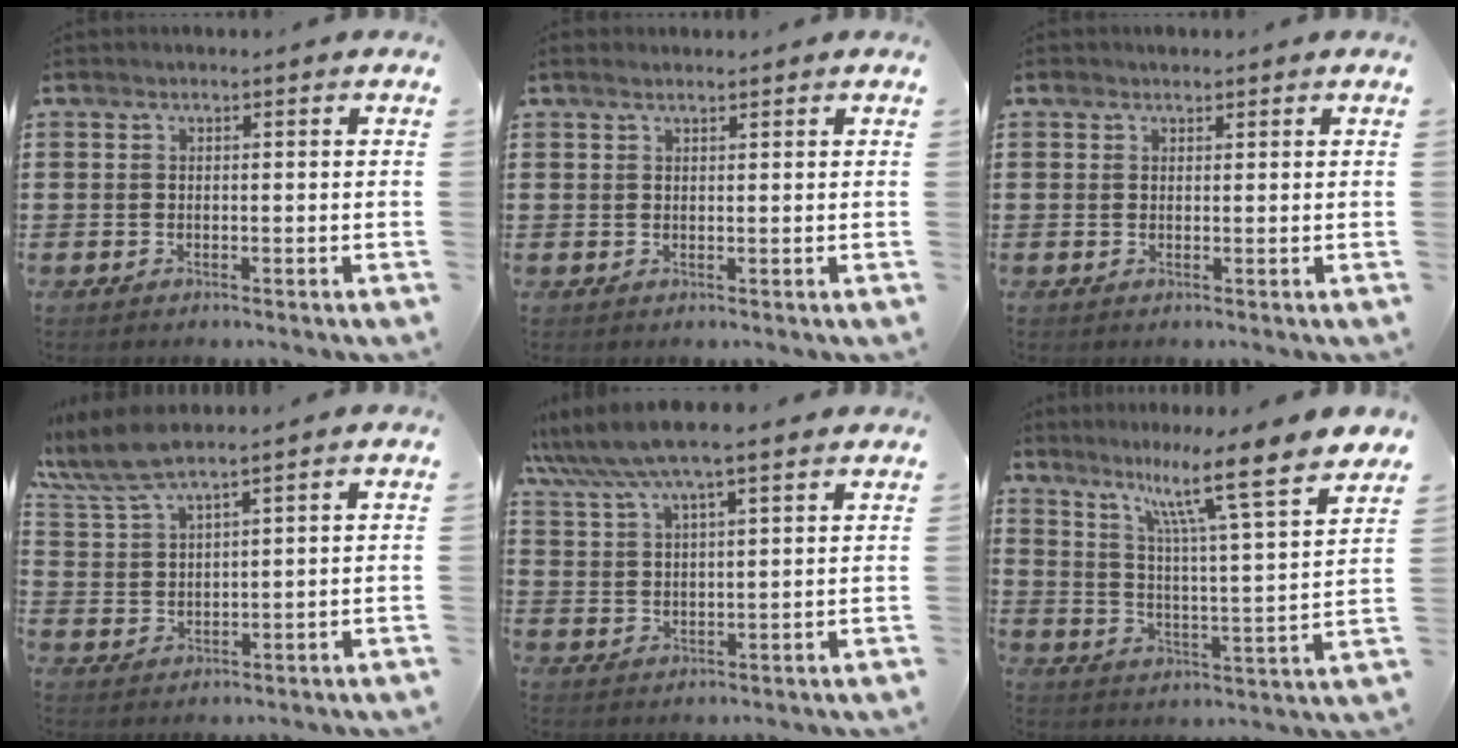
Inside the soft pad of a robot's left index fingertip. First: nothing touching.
{"total": 0.9, "force": [0.8, 0.3, 0.3], "torque": [-0.008, 0.002, 0.015]}
{"total": 1.3, "force": [1.0, 0.8, 0.3], "torque": [-0.001, 0.002, 0.017]}
{"total": 6.5, "force": [5.5, 1.3, 3.2], "torque": [-0.083, -0.014, 0.099]}
{"total": 7.5, "force": [6.3, 1.1, 3.8], "torque": [-0.094, -0.018, 0.111]}
{"total": 11.0, "force": [8.5, -0.4, 6.9], "torque": [-0.139, -0.062, 0.129]}